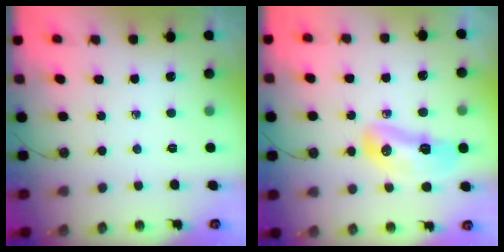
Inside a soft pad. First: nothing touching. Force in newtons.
{"total": 12.7, "press": 12.6, "slide": 1.5}